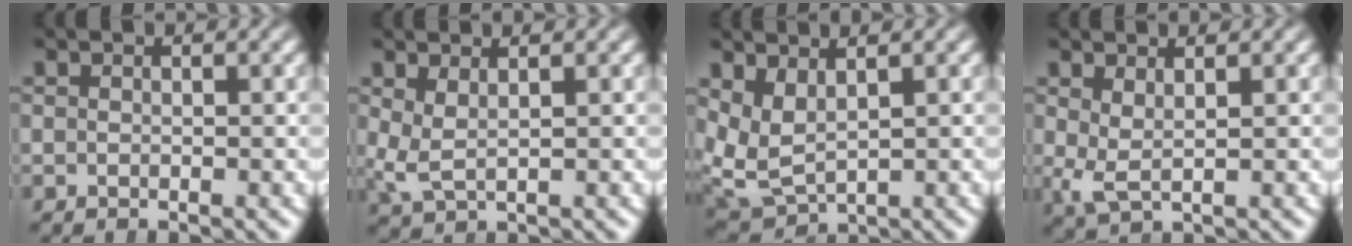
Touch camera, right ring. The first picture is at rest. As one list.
[{"total": 2.4, "force": [0.7, 1.6, 1.6], "torque": [-0.058, -0.022, 0.026]}, {"total": 6.4, "force": [0.8, 5.6, 3.1], "torque": [-0.114, -0.037, 0.031]}, {"total": 2.0, "force": [0.4, 0.9, 1.7], "torque": [-0.046, -0.023, 0.022]}]